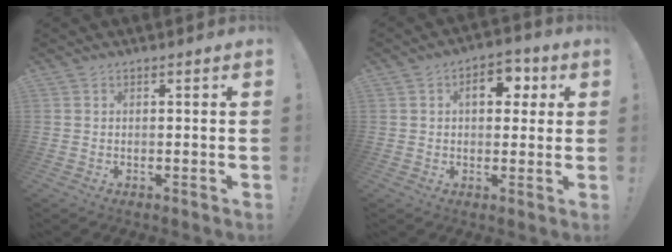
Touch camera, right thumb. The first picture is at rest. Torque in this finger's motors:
{"motor_torque": [0.69, 1.87, 0.82, 0.20, 0.04]}